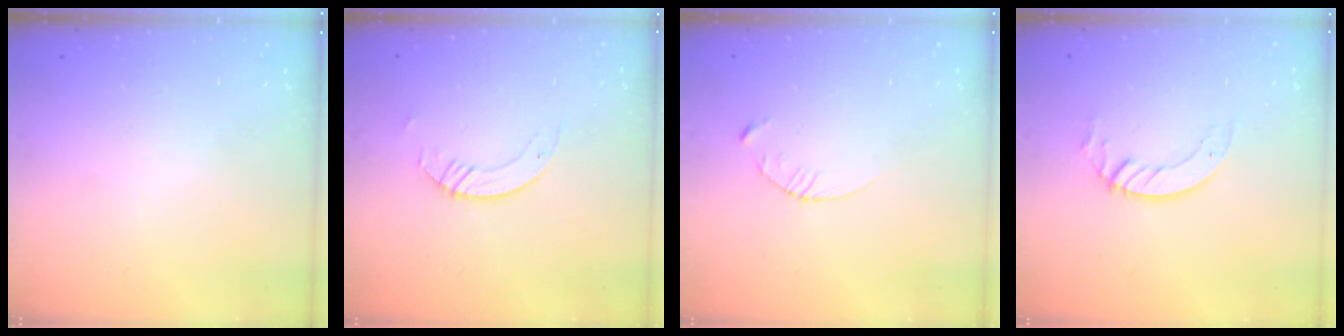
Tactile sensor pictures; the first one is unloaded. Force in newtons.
{"total": 2.8, "press": 2.8, "slide": 0.2}
{"total": 3.4, "press": 3.4, "slide": 0.4}
{"total": 2.8, "press": 2.8, "slide": 0.2}